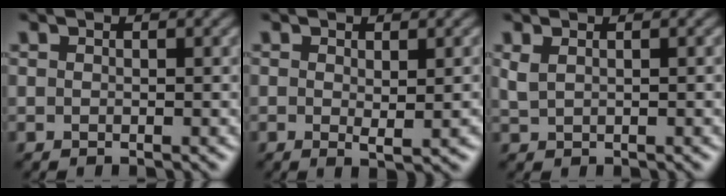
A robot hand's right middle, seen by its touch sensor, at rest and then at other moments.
{"total": 1.3, "force": [0.2, 0.0, 1.3], "torque": [-0.022, -0.003, 0.008]}
{"total": 1.4, "force": [0.8, 0.7, 1.0], "torque": [-0.014, 0.005, 0.021]}